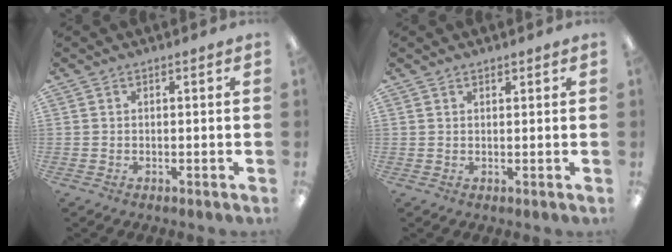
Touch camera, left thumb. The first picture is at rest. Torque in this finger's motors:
{"motor_torque": [-0.07, -0.03, -0.48, 0.27, 0.03]}